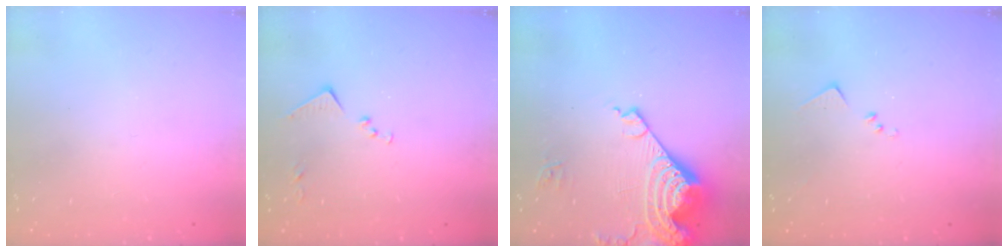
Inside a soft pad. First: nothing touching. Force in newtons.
{"total": 8.2, "press": 8.2, "slide": 0.4}
{"total": 16.1, "press": 16.0, "slide": 1.9}
{"total": 6.8, "press": 6.7, "slide": 0.6}